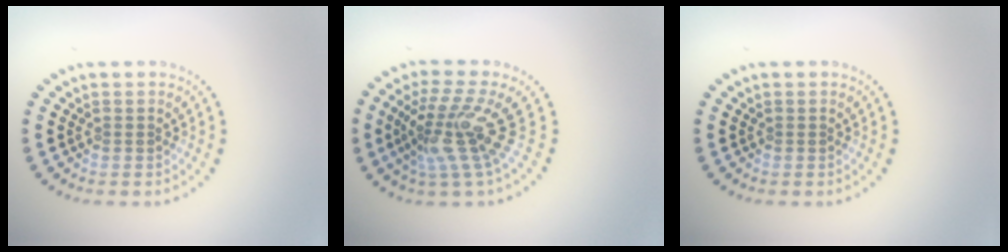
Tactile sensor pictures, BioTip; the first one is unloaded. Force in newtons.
{"total": 4.5, "press": 3.1, "slide": 3.2}
{"total": 0.0}